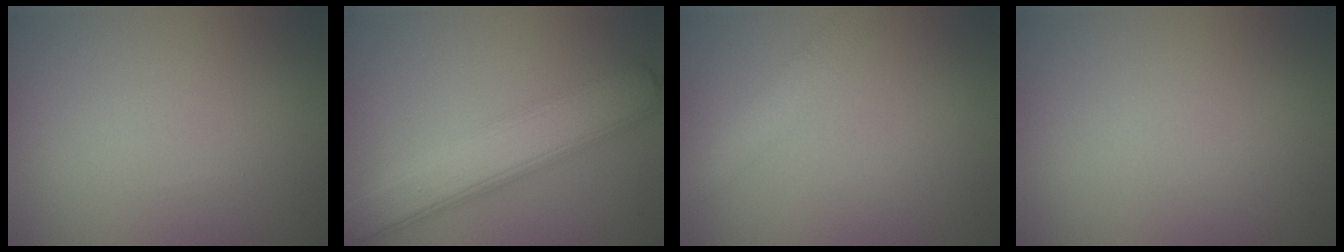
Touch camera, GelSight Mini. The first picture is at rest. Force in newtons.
{"total": 6.3, "press": 6.3, "slide": 0.1}
{"total": 2.2, "press": 2.2, "slide": 0.1}
{"total": 0.0}